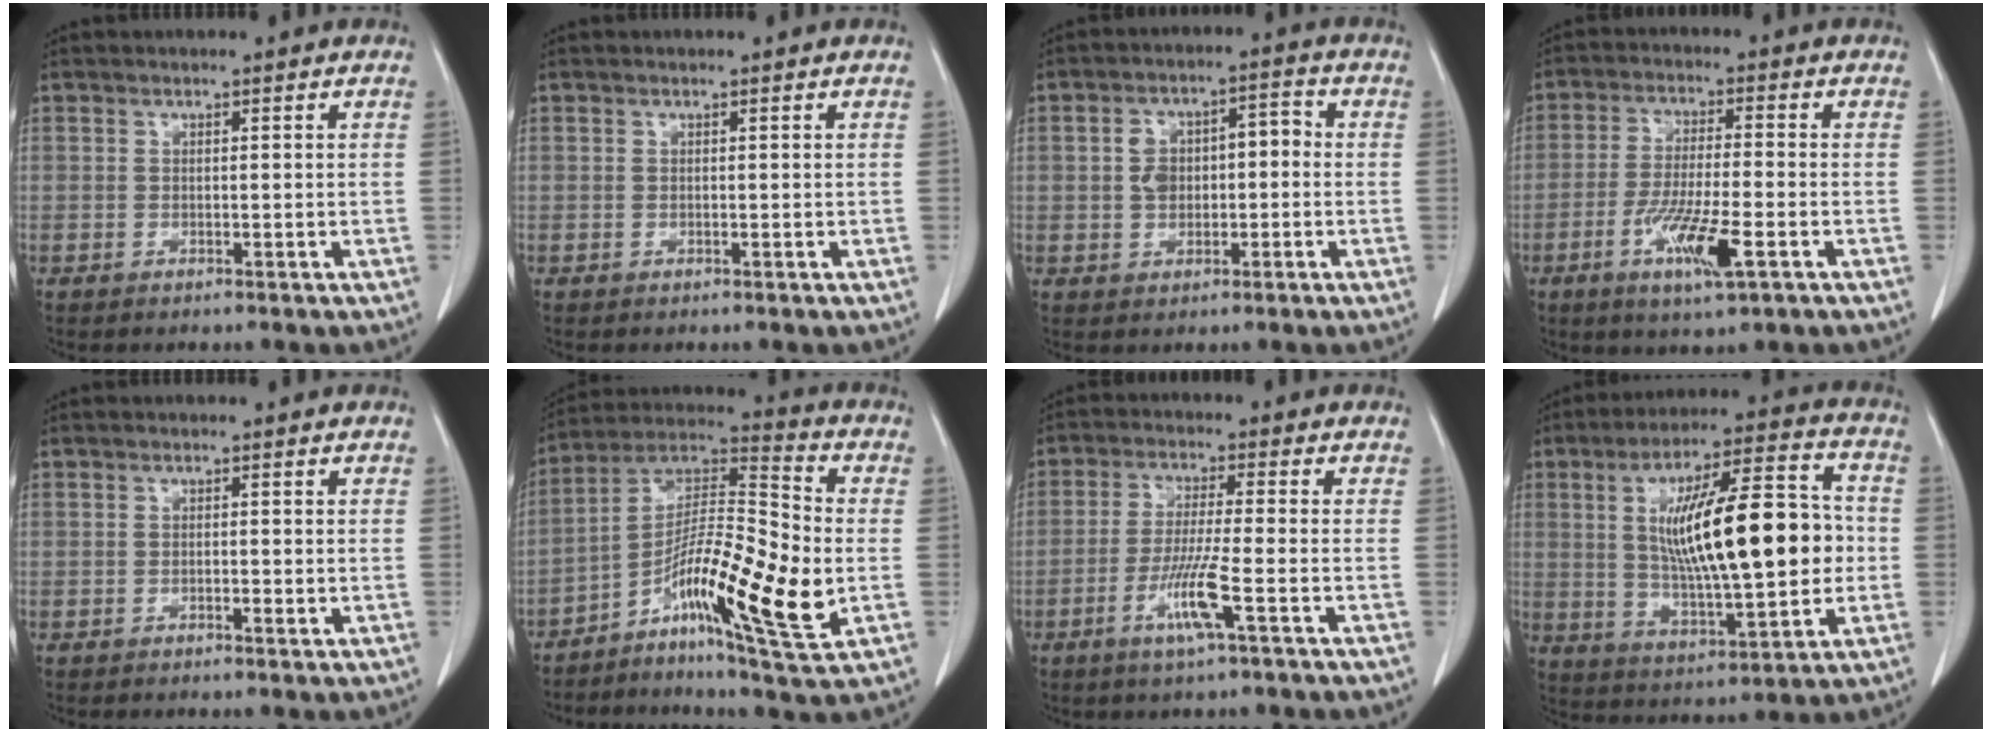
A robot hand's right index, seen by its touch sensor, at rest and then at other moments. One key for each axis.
{"total": 0.0}
{"total": 6.5, "fx": -0.3, "fy": 4.3, "fz": 4.9, "tx": -0.092, "ty": 0.039, "tz": -0.005}
{"total": 9.3, "fx": -3.9, "fy": 0.9, "fz": 8.4, "tx": -0.158, "ty": -0.016, "tz": -0.068}
{"total": 0.9, "fx": -0.3, "fy": 0.3, "fz": 0.8, "tx": -0.014, "ty": 0.001, "tz": -0.003}
{"total": 17.7, "fx": -4.8, "fy": 2.3, "fz": 16.9, "tx": -0.304, "ty": 0.002, "tz": -0.086}
{"total": 7.2, "fx": -3.1, "fy": -0.6, "fz": 6.4, "tx": -0.128, "ty": -0.014, "tz": -0.063}
{"total": 20.2, "fx": 1.2, "fy": 4.7, "fz": 19.7, "tx": -0.332, "ty": 0.021, "tz": 0.025}